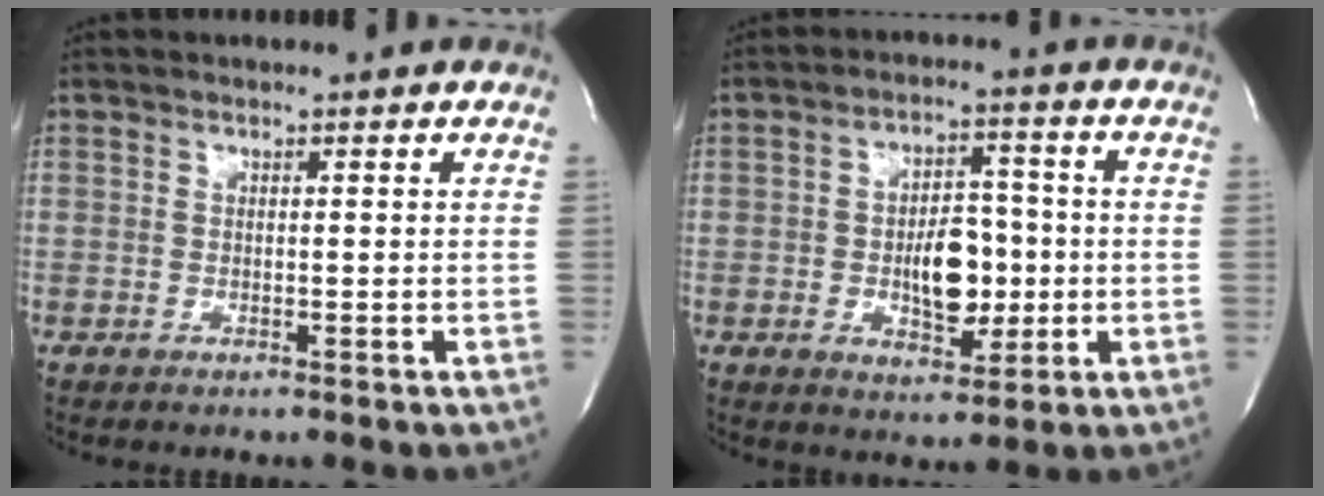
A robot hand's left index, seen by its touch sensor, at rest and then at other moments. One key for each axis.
{"total": 8.1, "fx": -1.2, "fy": 4.2, "fz": 6.8, "tx": -0.111, "ty": 0.010, "tz": -0.013}